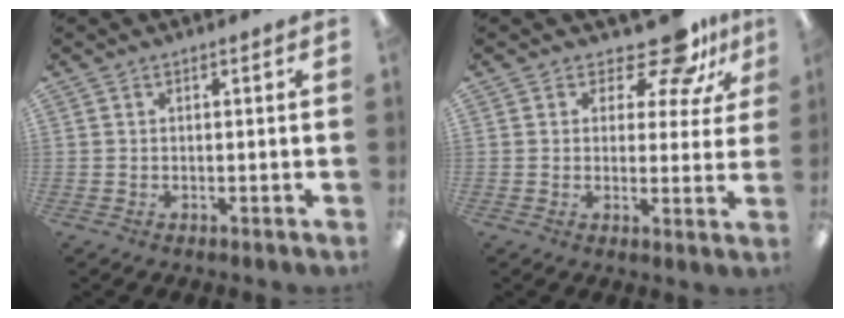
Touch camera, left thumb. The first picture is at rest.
{"total": 10.9, "force": [7.9, 4.8, 5.7], "torque": [-0.079, -0.048, 0.141]}